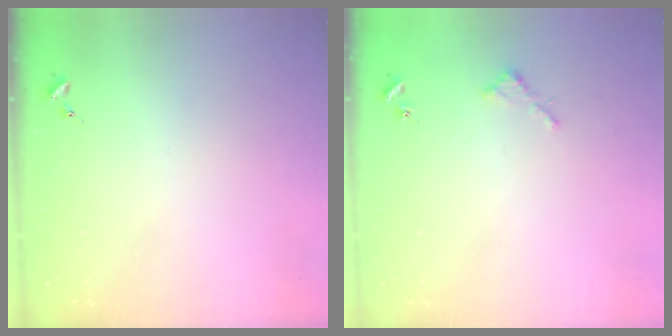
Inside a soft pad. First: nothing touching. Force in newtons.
{"total": 2.6, "press": 2.6, "slide": 0.2}